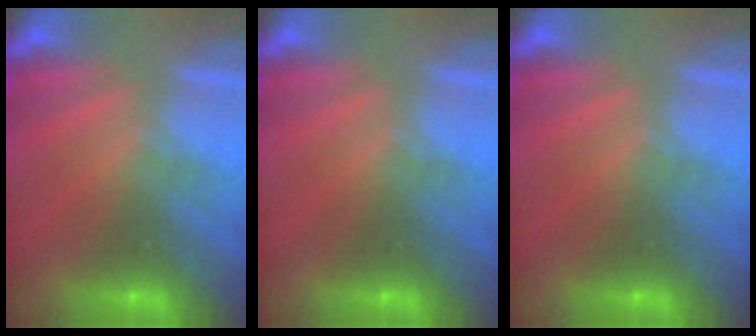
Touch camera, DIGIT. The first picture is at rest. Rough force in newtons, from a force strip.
{"total": 0.0}
{"total": 0.0}